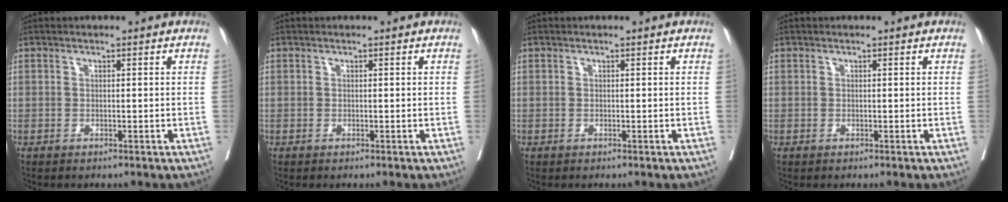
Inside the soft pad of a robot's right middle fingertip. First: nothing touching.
{"total": 0.0}
{"total": 0.0}
{"total": 0.0}